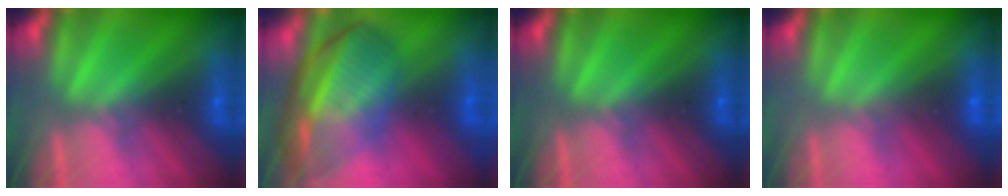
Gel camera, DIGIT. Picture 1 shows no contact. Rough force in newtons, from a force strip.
{"total": 7.0}
{"total": 0.0}
{"total": 2.7}